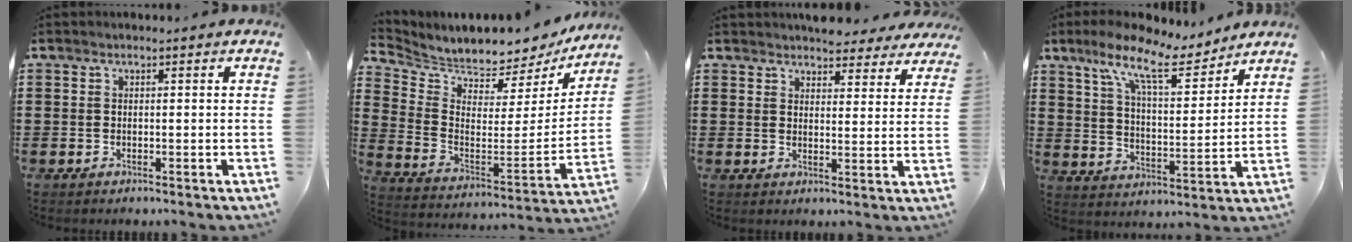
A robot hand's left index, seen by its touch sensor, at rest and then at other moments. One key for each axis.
{"total": 4.7, "fx": 4.7, "fy": 0.3, "fz": -0.3, "tx": -0.030, "ty": -0.064, "tz": 0.075}
{"total": 4.4, "fx": 4.3, "fy": 0.8, "fz": 0.3, "tx": -0.014, "ty": -0.015, "tz": 0.080}
{"total": 11.3, "fx": 8.7, "fy": 2.4, "fz": 6.8, "tx": -0.152, "ty": -0.036, "tz": 0.148}